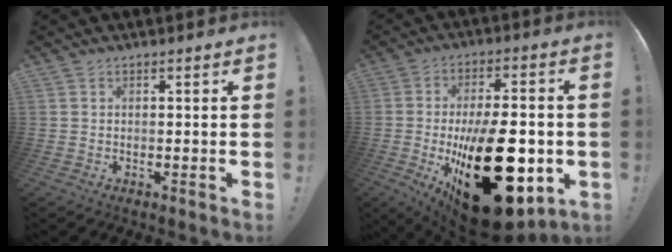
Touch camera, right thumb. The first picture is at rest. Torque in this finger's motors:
{"motor_torque": [2.03, 2.82, 2.77, 0.00, 1.05]}